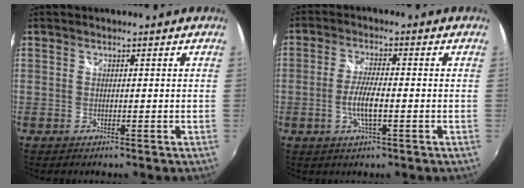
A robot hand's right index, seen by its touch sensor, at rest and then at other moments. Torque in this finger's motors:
{"motor_torque": [0.79, -0.56, 0.60, 0.14]}